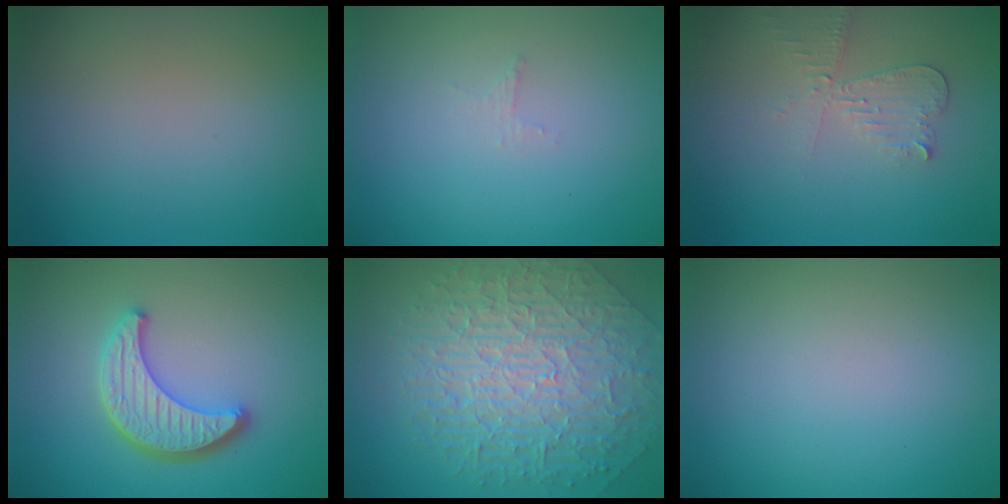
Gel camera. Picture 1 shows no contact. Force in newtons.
{"total": 0.7, "press": 0.6, "slide": 0.2}
{"total": 2.6, "press": 2.5, "slide": 0.6}
{"total": 4.3, "press": 3.9, "slide": 2.0}
{"total": 10.0, "press": 6.7, "slide": 7.5}
{"total": 0.0}